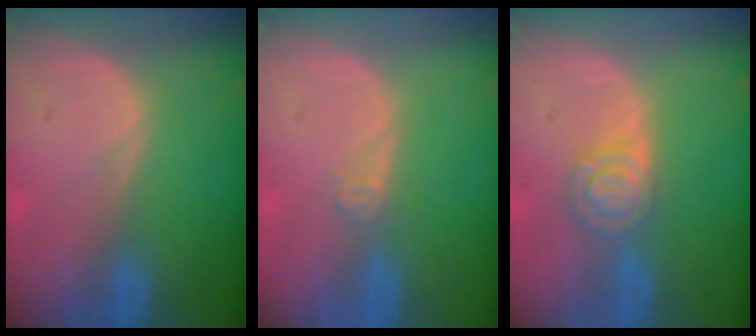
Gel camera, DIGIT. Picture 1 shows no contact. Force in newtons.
{"total": 1.7, "press": 1.4, "slide": 1.0}
{"total": 5.3, "press": 4.6, "slide": 2.6}